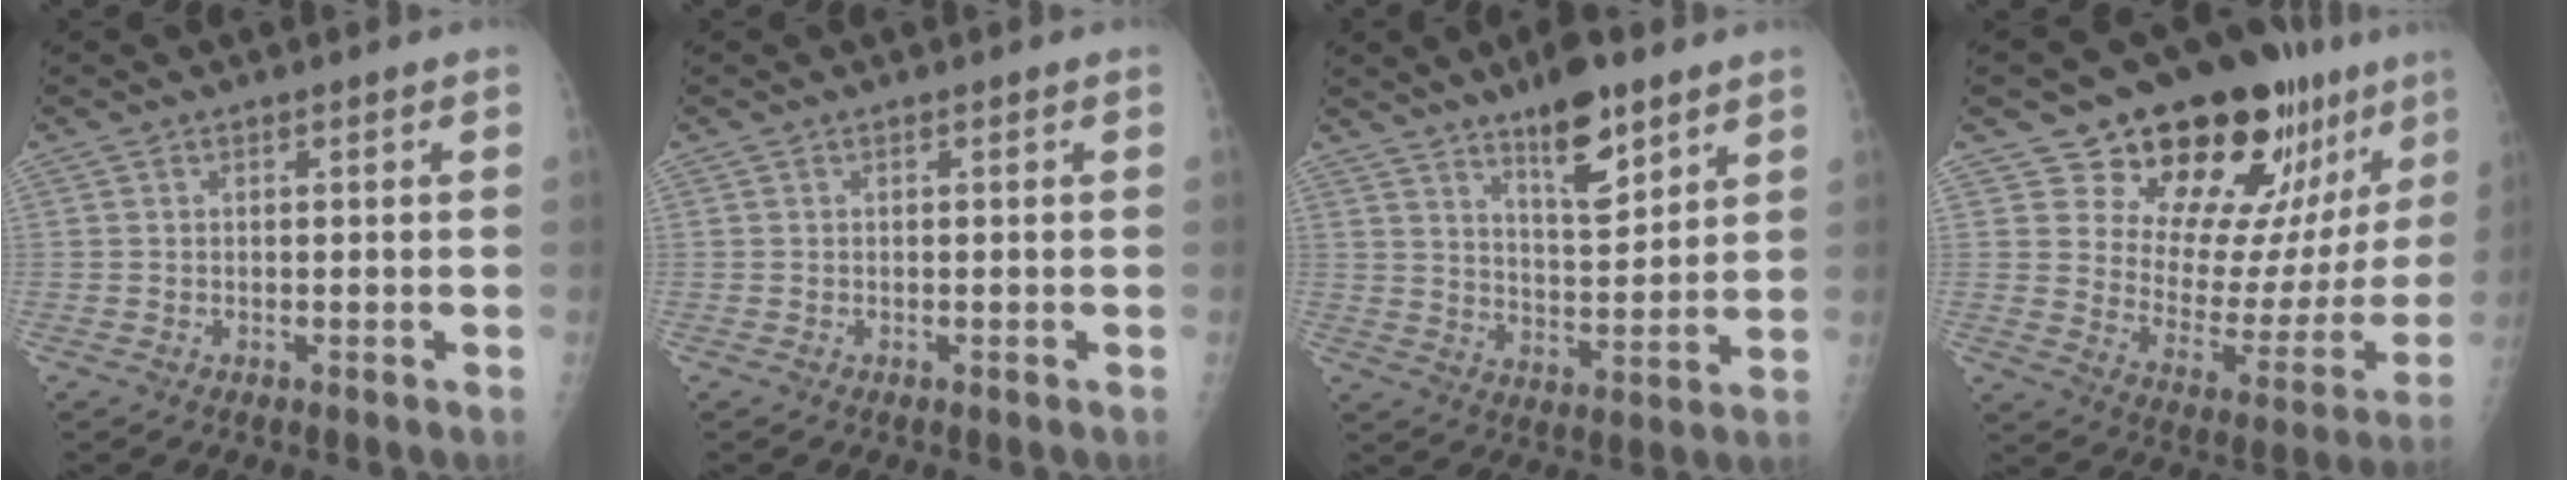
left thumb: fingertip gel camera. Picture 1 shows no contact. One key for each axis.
{"total": 0.0}
{"total": 11.4, "fx": 7.4, "fy": 3.7, "fz": 7.8, "tx": -0.104, "ty": -0.050, "tz": 0.124}
{"total": 24.3, "fx": 16.5, "fy": 11.0, "fz": 14.0, "tx": -0.154, "ty": -0.094, "tz": 0.238}